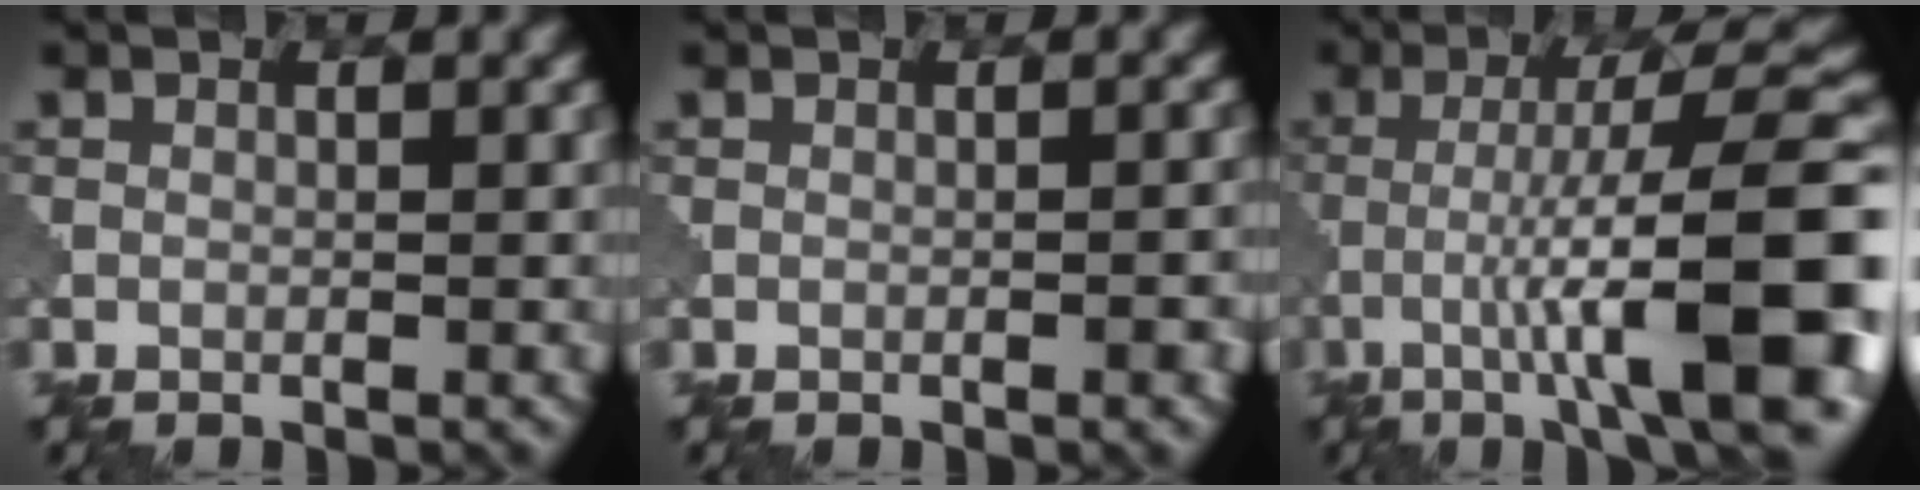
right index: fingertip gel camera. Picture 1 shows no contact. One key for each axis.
{"total": 1.2, "fx": -0.5, "fy": 0.3, "fz": 1.1, "tx": -0.013, "ty": 0.002, "tz": -0.007}
{"total": 13.6, "fx": -3.7, "fy": 2.7, "fz": 12.8, "tx": -0.181, "ty": 0.016, "tz": -0.048}